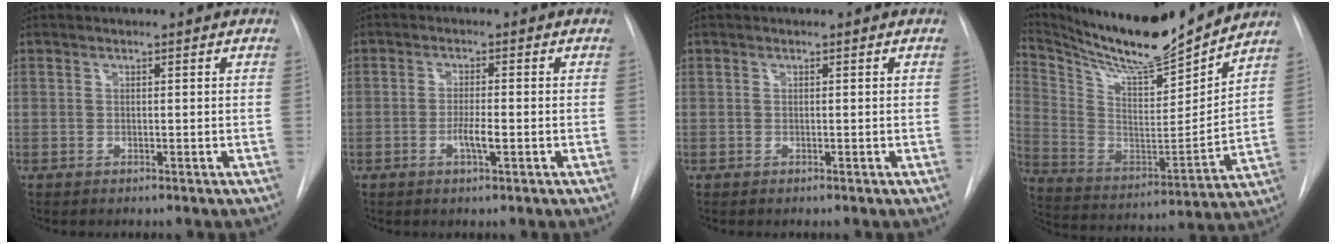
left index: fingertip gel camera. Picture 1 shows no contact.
{"total": 2.9, "force": [-1.0, 0.3, 2.7], "torque": [-0.050, -0.001, -0.018]}
{"total": 0.0}
{"total": 19.5, "force": [17.9, 1.7, 7.7], "torque": [-0.161, -0.027, 0.300]}